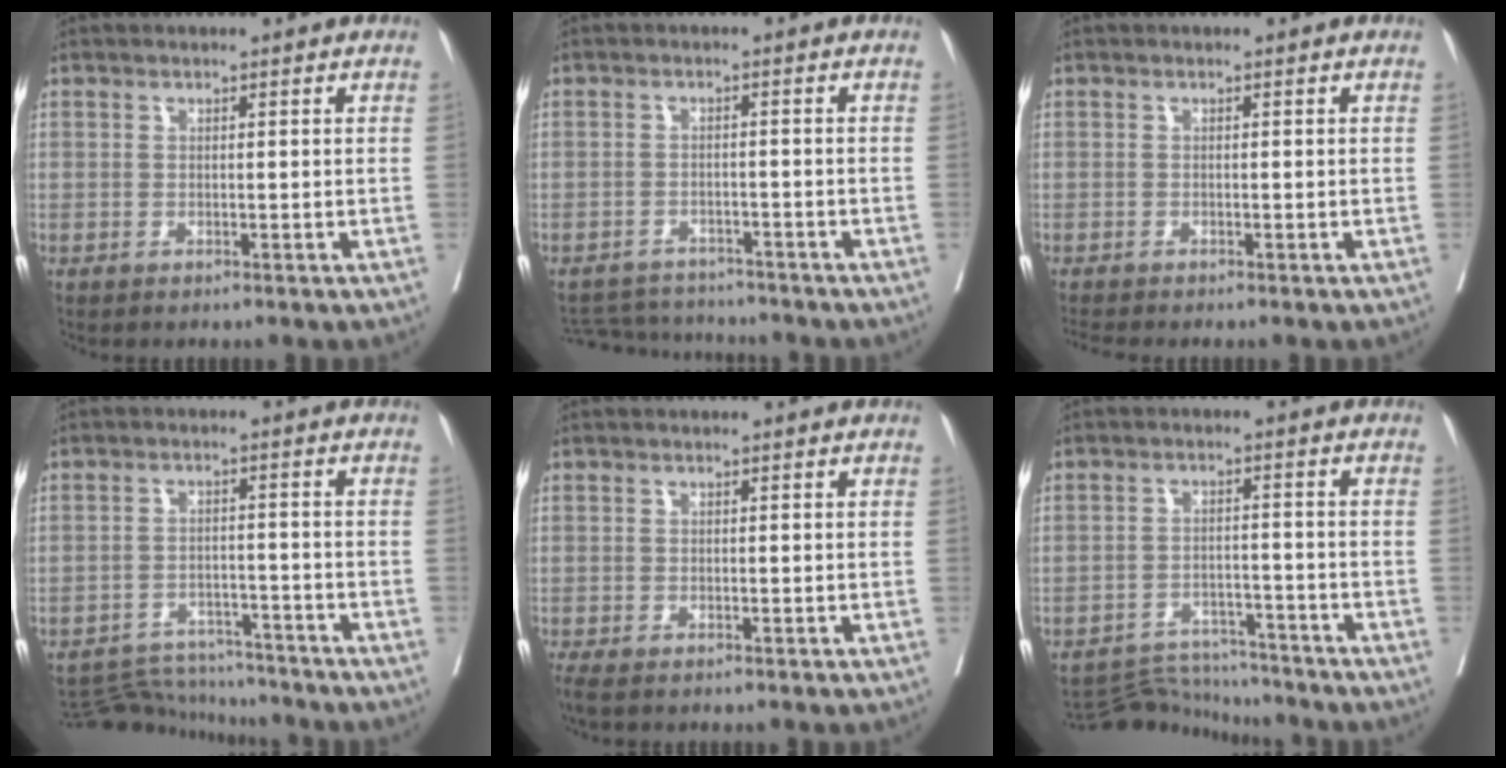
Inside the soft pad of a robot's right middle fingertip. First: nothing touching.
{"total": 7.1, "force": [-7.0, 1.2, 0.6], "torque": [-0.015, 0.003, -0.106]}
{"total": 1.8, "force": [-1.7, -0.3, 0.4], "torque": [-0.010, -0.007, -0.030]}
{"total": 8.9, "force": [-8.8, 1.2, -0.4], "torque": [0.001, 0.006, -0.136]}
{"total": 2.7, "force": [-2.2, 0.6, 1.4], "torque": [-0.031, -0.012, -0.036]}
{"total": 7.7, "force": [-7.6, 0.5, -1.2], "torque": [0.011, 0.006, -0.123]}